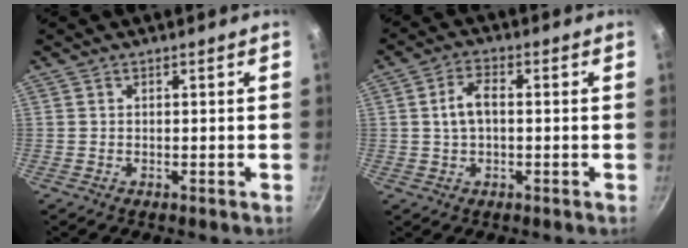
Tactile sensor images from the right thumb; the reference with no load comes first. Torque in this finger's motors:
{"motor_torque": [-0.41, 0.30, 0.09, -0.01, 0.10]}